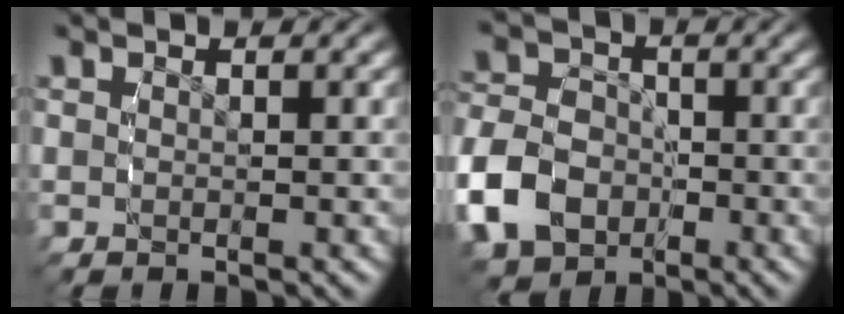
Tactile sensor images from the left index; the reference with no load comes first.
{"total": 7.6, "force": [-3.0, 6.5, 2.6], "torque": [-0.067, -0.032, -0.050]}